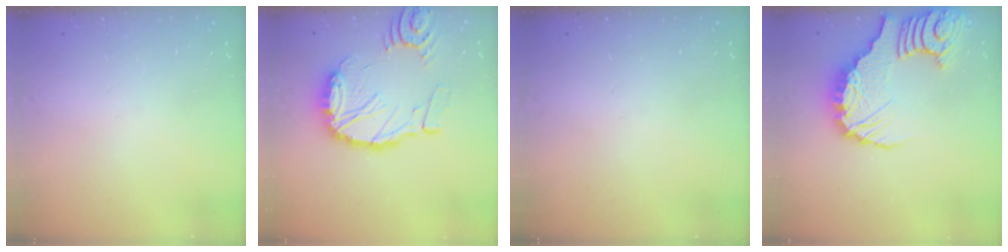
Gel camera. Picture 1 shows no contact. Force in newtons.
{"total": 16.3, "press": 16.2, "slide": 1.8}
{"total": 0.0}
{"total": 11.0, "press": 10.9, "slide": 1.7}